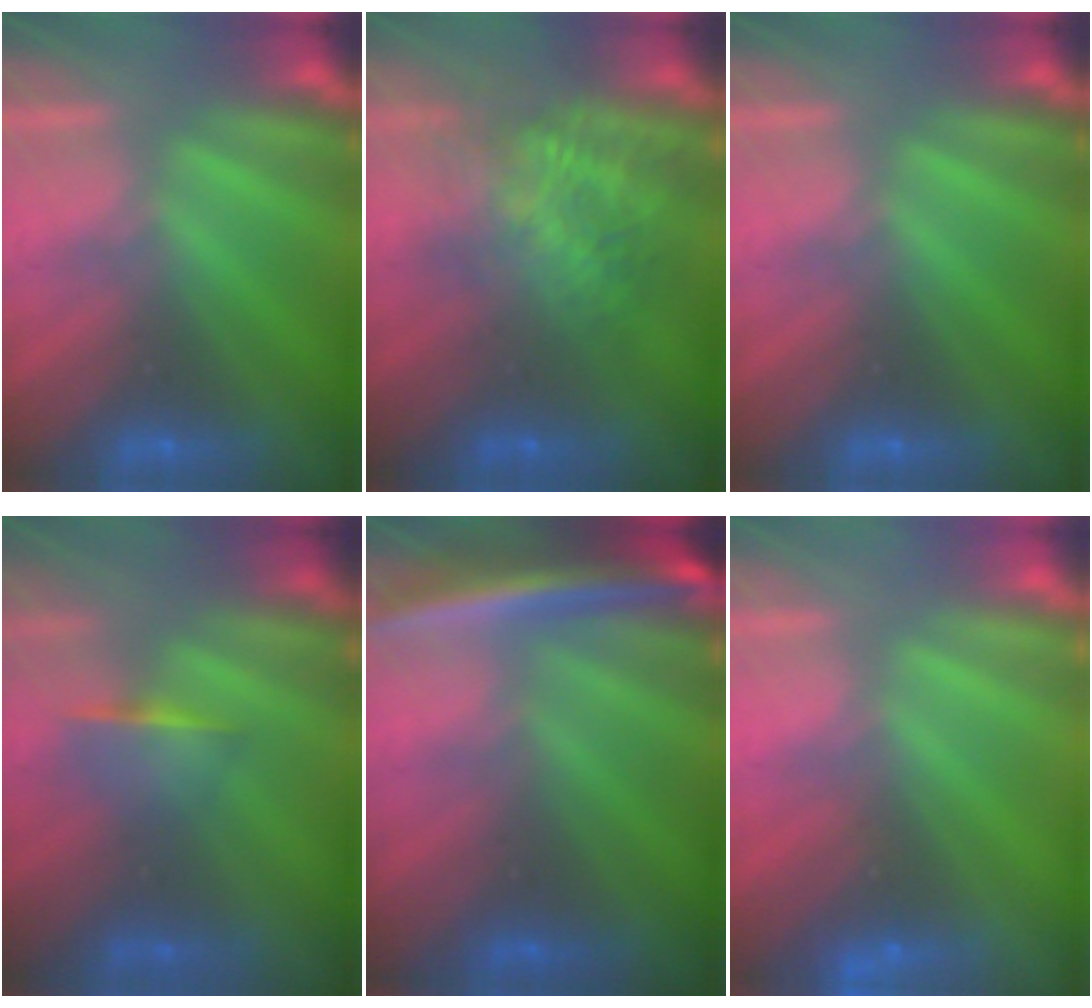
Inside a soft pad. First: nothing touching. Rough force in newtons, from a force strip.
{"total": 7.4}
{"total": 0.0}
{"total": 1.2}
{"total": 5.8}
{"total": 2.4}